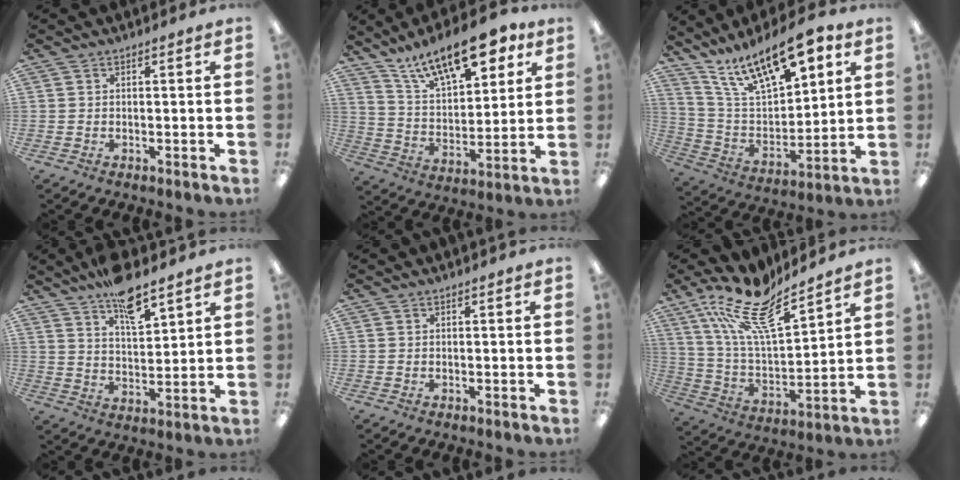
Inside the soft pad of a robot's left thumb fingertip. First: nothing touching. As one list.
[{"total": 18.5, "force": [12.3, 7.8, 11.4], "torque": [-0.188, -0.057, 0.211]}, {"total": 18.7, "force": [12.8, 6.9, 11.8], "torque": [-0.214, -0.071, 0.223]}, {"total": 10.2, "force": [7.9, 3.5, 5.4], "torque": [-0.088, -0.042, 0.139]}, {"total": 0.0}, {"total": 18.7, "force": [13.8, 5.9, 11.3], "torque": [-0.217, -0.085, 0.242]}]